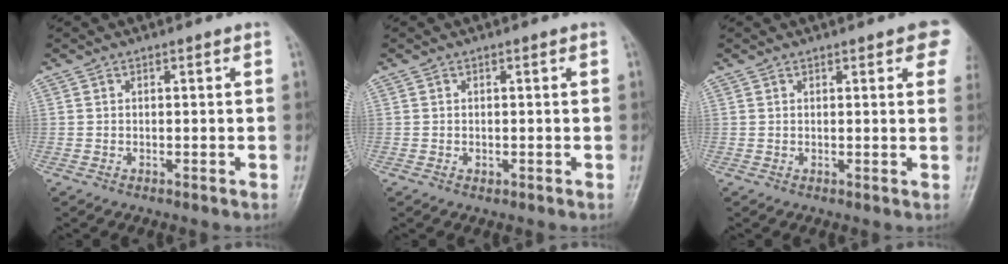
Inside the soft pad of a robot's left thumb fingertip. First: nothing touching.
{"total": 0.7, "force": [-0.2, 0.5, 0.5], "torque": [-0.010, 0.008, -0.002]}
{"total": 6.1, "force": [3.1, 1.8, 4.9], "torque": [-0.037, -0.001, 0.032]}